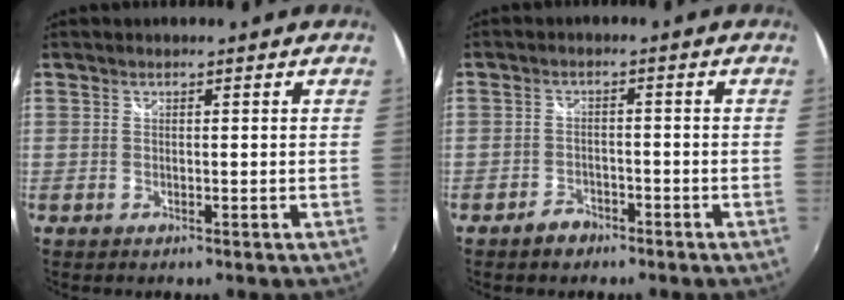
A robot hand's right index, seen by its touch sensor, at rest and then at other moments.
{"total": 3.7, "force": [-2.8, 2.1, 0.9], "torque": [-0.030, 0.009, -0.046]}